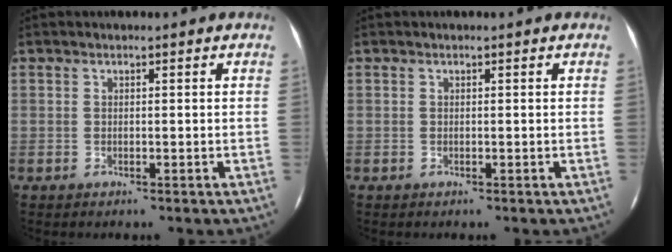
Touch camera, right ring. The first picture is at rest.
{"total": 0.0}